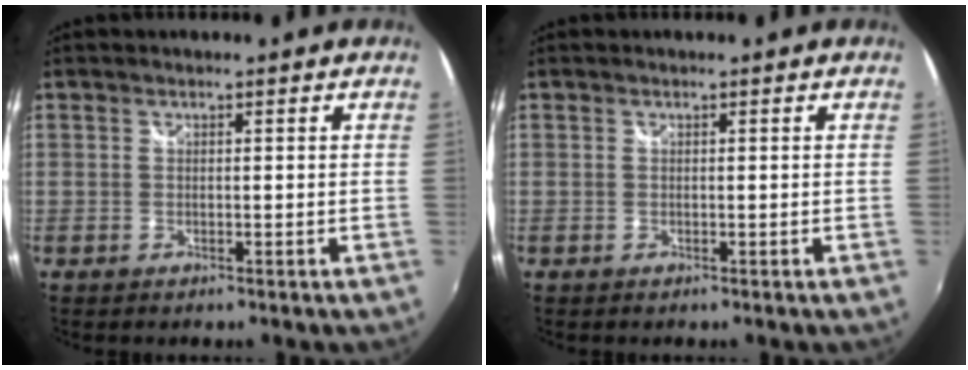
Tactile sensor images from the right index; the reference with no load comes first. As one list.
[{"total": 0.0}]